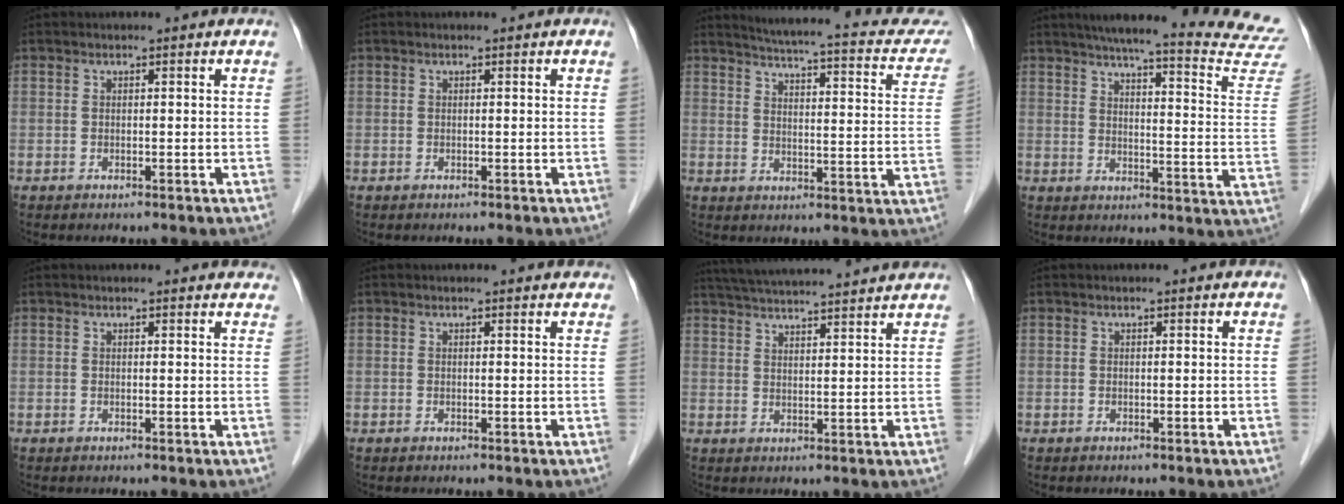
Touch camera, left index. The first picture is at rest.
{"total": 0.0}
{"total": 19.8, "force": [17.3, 3.7, 8.8], "torque": [-0.109, -0.017, 0.196]}
{"total": 26.2, "force": [24.1, 0.1, 10.2], "torque": [-0.140, -0.094, 0.280]}
{"total": 6.4, "force": [5.9, 1.5, 1.9], "torque": [-0.015, 0.014, 0.052]}
{"total": 2.9, "force": [2.8, 0.6, 0.5], "torque": [-0.011, 0.004, 0.018]}
{"total": 17.1, "force": [15.8, 0.5, 6.6], "torque": [-0.121, 0.032, 0.224]}
{"total": 0.6, "force": [0.5, 0.0, 0.1], "torque": [-0.005, 0.004, 0.004]}